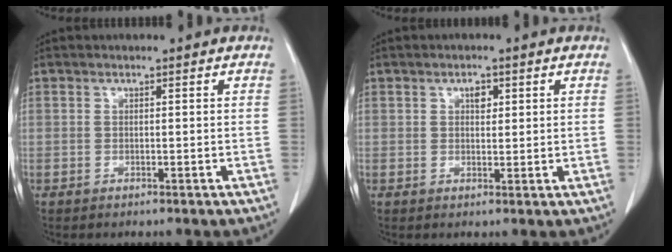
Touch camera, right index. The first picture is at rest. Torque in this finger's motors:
{"motor_torque": [0.05, 0.06, 0.01, 0.00]}